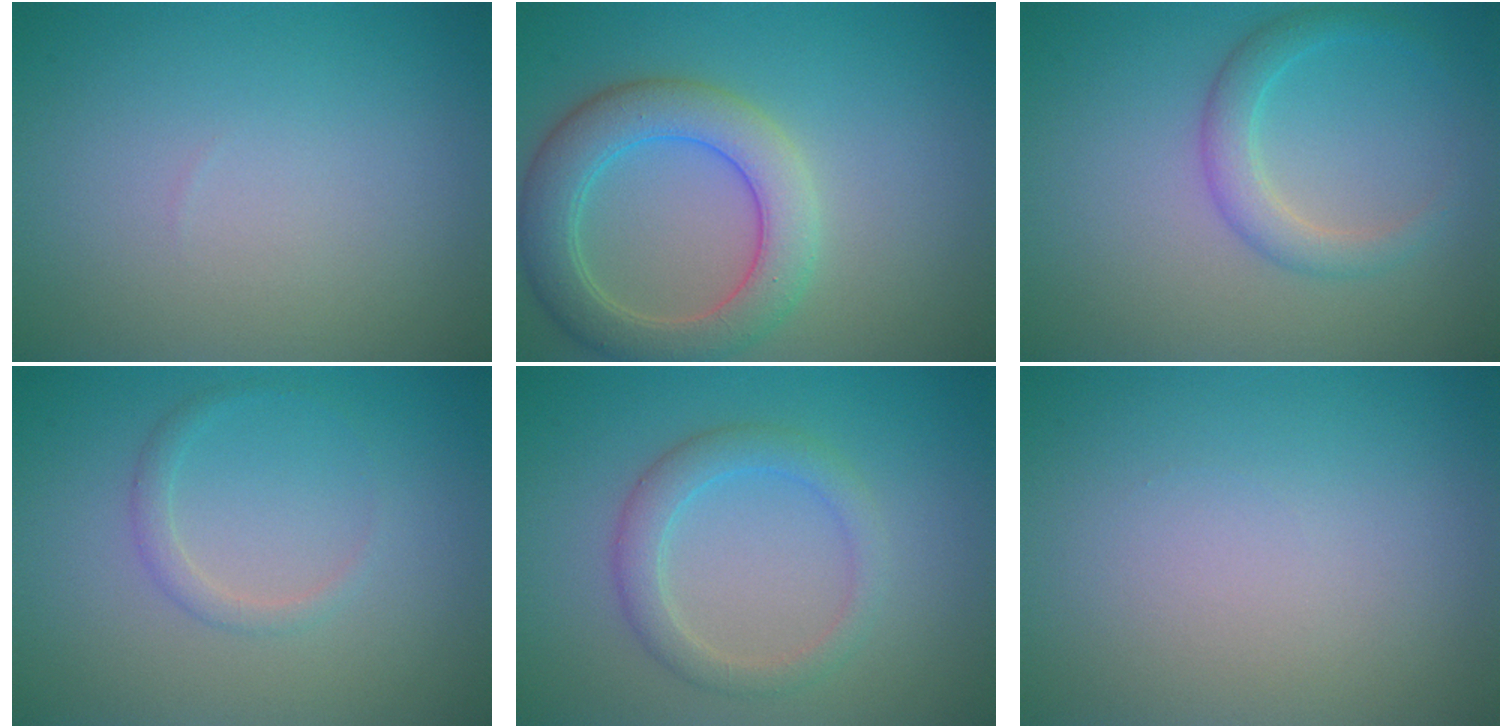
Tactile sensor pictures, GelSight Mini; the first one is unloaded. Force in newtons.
{"total": 5.7, "press": 5.7, "slide": 0.6}
{"total": 2.5, "press": 2.5, "slide": 0.0}
{"total": 1.2, "press": 1.2, "slide": 0.1}
{"total": 2.8, "press": 2.8, "slide": 0.1}
{"total": 0.0}